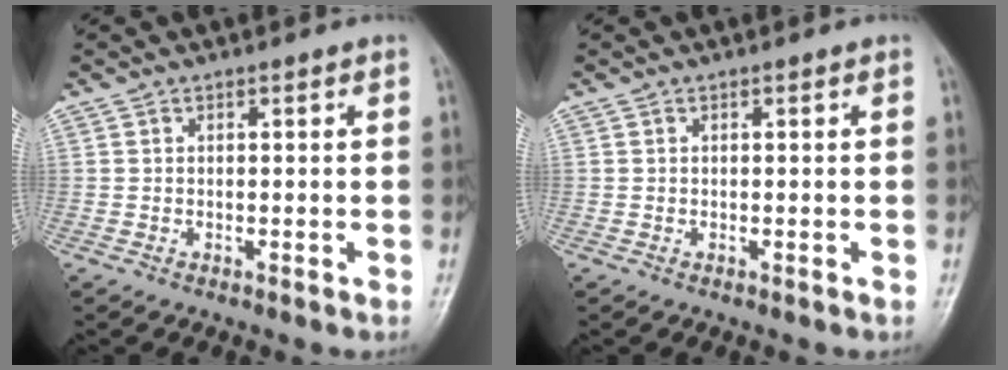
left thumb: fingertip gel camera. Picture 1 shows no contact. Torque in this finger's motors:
{"motor_torque": [-0.07, 0.01, 0.01, 0.06, 0.00]}